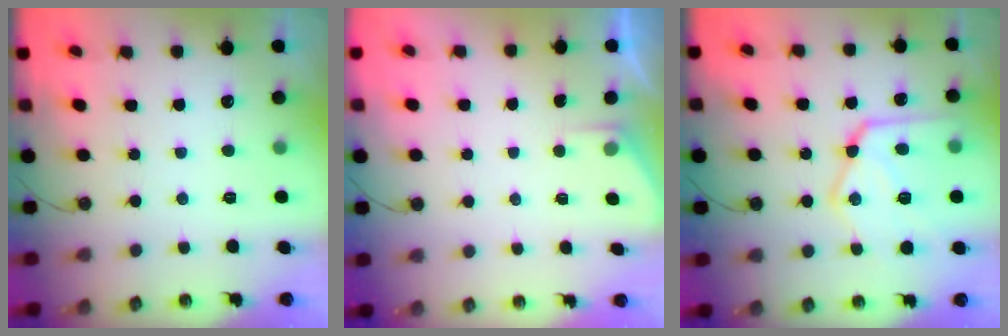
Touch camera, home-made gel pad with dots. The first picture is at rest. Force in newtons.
{"total": 1.4, "press": 1.3, "slide": 0.2}
{"total": 20.2, "press": 20.1, "slide": 1.6}